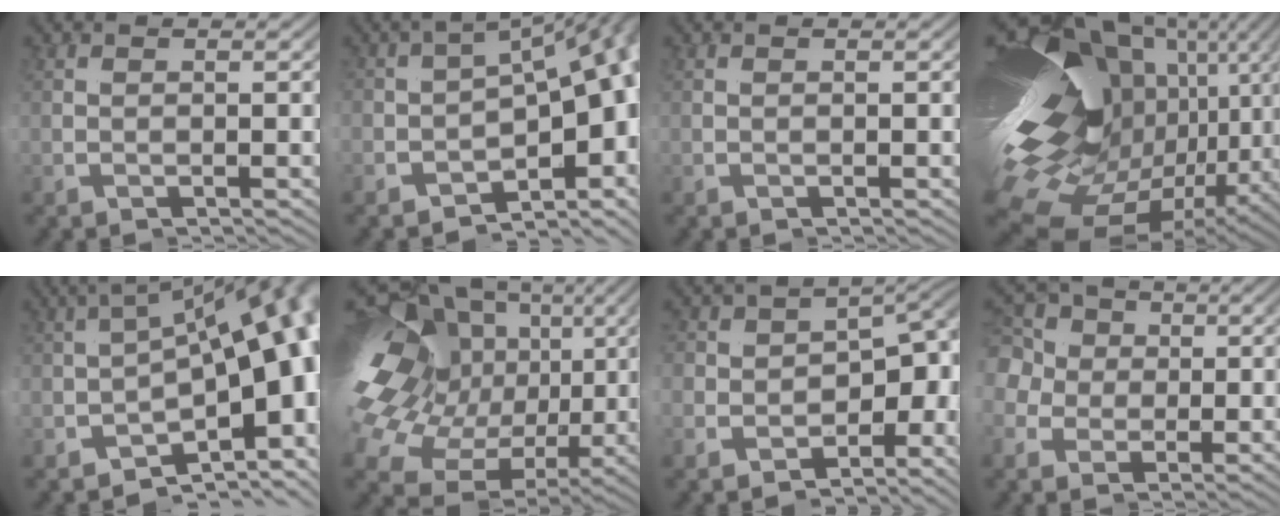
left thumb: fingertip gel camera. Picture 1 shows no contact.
{"total": 8.8, "force": [-0.3, 4.6, 7.5], "torque": [-0.105, 0.008, -0.014]}
{"total": 0.0}
{"total": 25.5, "force": [-1.6, 14.4, 21.0], "torque": [-0.354, -0.021, -0.012]}
{"total": 12.0, "force": [0.2, 5.7, 10.5], "torque": [-0.120, 0.033, -0.028]}
{"total": 16.7, "force": [1.9, 11.0, 12.5], "torque": [-0.240, 0.011, 0.024]}
{"total": 7.1, "force": [-1.5, 5.1, 4.8], "torque": [-0.080, -0.023, -0.011]}
{"total": 8.6, "force": [3.4, 6.5, 4.4], "torque": [-0.085, 0.005, 0.048]}